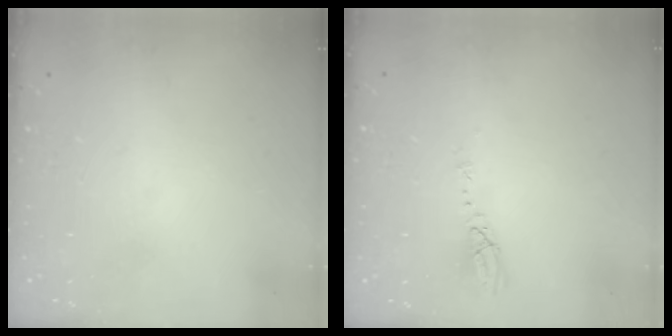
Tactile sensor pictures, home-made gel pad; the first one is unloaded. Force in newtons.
{"total": 3.7, "press": 3.7, "slide": 0.1}